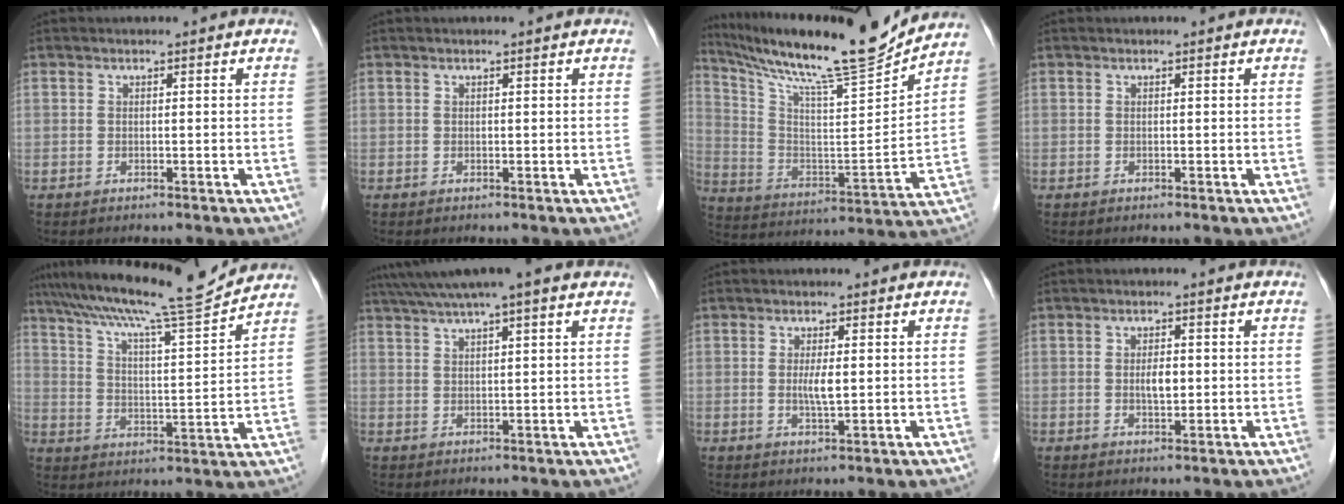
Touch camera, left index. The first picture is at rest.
{"total": 0.0}
{"total": 19.5, "force": [17.5, -0.6, 8.5], "torque": [-0.163, -0.033, 0.290]}
{"total": 0.0}
{"total": 15.3, "force": [13.9, -1.0, 6.4], "torque": [-0.118, -0.006, 0.215]}
{"total": 10.0, "force": [7.7, 0.6, 6.3], "torque": [-0.108, 0.044, 0.112]}
{"total": 2.7, "force": [0.2, 0.4, 2.6], "torque": [-0.054, -0.004, 0.005]}
{"total": 2.5, "force": [0.0, 1.0, 2.3], "torque": [-0.042, 0.001, 0.002]}